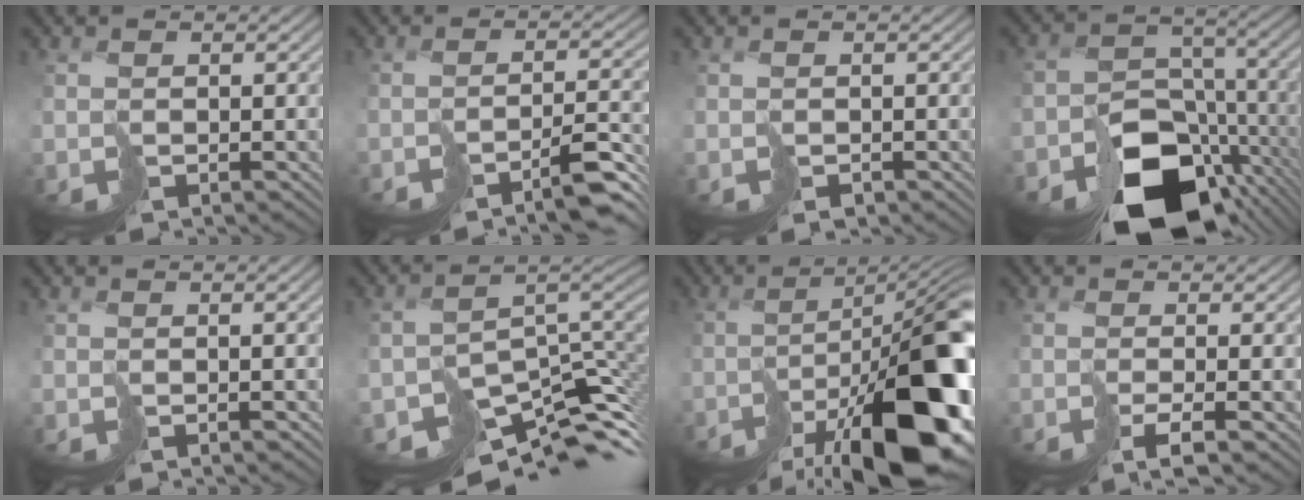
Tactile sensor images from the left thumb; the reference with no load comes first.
{"total": 4.7, "force": [-3.6, 0.1, 2.9], "torque": [-0.030, 0.004, -0.059]}
{"total": 0.9, "force": [-0.5, 0.7, 0.2], "torque": [0.001, -0.001, -0.008]}
{"total": 15.2, "force": [-9.3, 9.6, 7.2], "torque": [-0.128, -0.038, -0.130]}
{"total": 1.5, "force": [-0.3, -0.1, 1.5], "torque": [-0.018, 0.000, 0.003]}
{"total": 9.2, "force": [-5.2, 4.8, 5.9], "torque": [-0.111, -0.034, -0.057]}
{"total": 18.4, "force": [-9.4, 5.5, 14.8], "torque": [-0.197, -0.012, -0.143]}
{"total": 2.9, "force": [-1.3, -0.3, 2.6], "torque": [-0.029, 0.005, -0.019]}